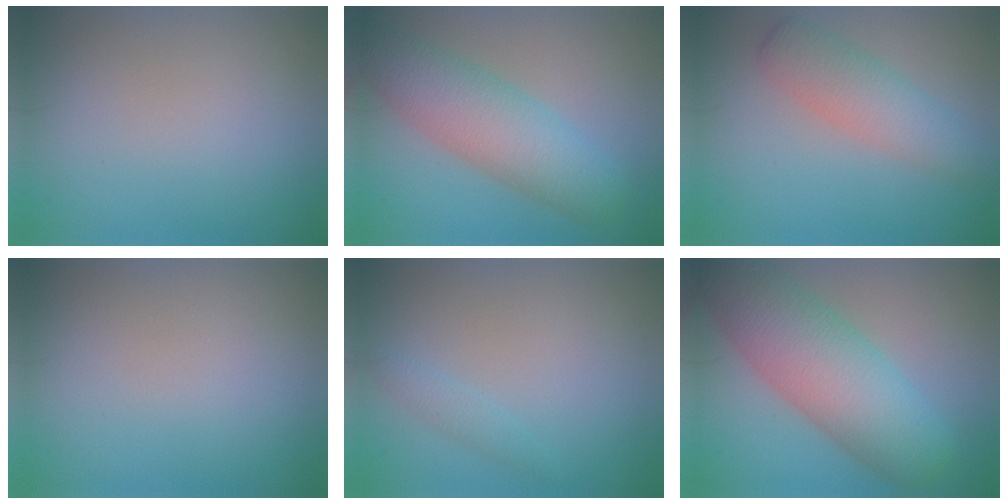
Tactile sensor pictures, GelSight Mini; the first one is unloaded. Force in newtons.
{"total": 6.7, "press": 6.7, "slide": 0.1}
{"total": 4.1, "press": 4.1, "slide": 0.2}
{"total": 0.0}
{"total": 1.1, "press": 1.1, "slide": 0.1}
{"total": 9.5, "press": 9.5, "slide": 0.5}